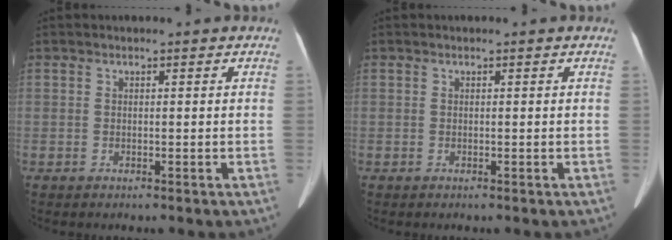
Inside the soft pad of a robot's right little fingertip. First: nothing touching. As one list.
[{"total": 0.0}]